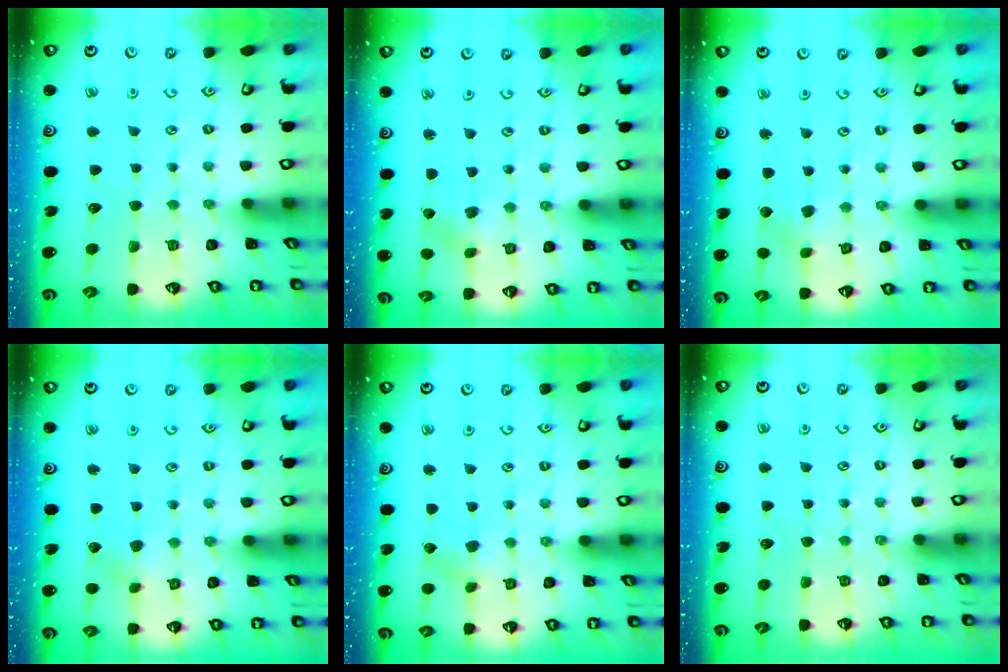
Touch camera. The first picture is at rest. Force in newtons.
{"total": 2.9, "press": 2.9, "slide": 0.4}
{"total": 1.4, "press": 1.4, "slide": 0.1}
{"total": 2.5, "press": 2.5, "slide": 0.2}
{"total": 2.2, "press": 2.2, "slide": 0.3}
{"total": 0.0}